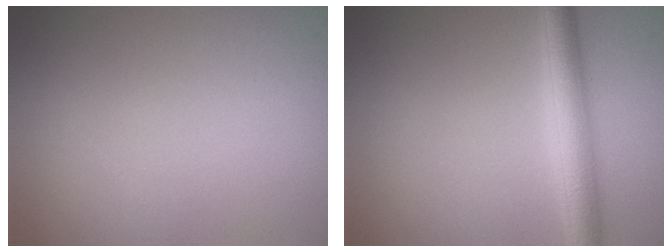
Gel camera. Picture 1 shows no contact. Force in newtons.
{"total": 3.8, "press": 3.8, "slide": 0.1}